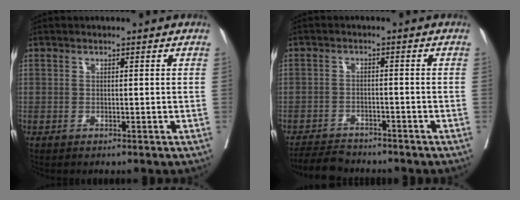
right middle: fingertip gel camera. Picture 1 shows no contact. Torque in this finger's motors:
{"motor_torque": [0.15, -0.15, 0.01, 0.00]}